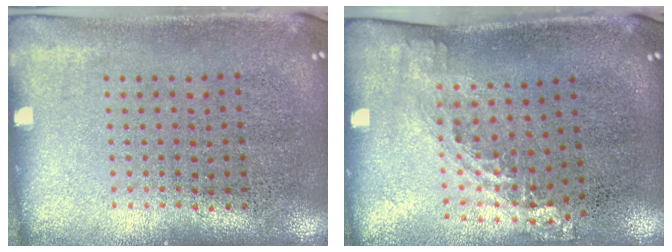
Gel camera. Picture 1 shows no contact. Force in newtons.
{"total": 1.3, "press": 1.0, "slide": 0.9}